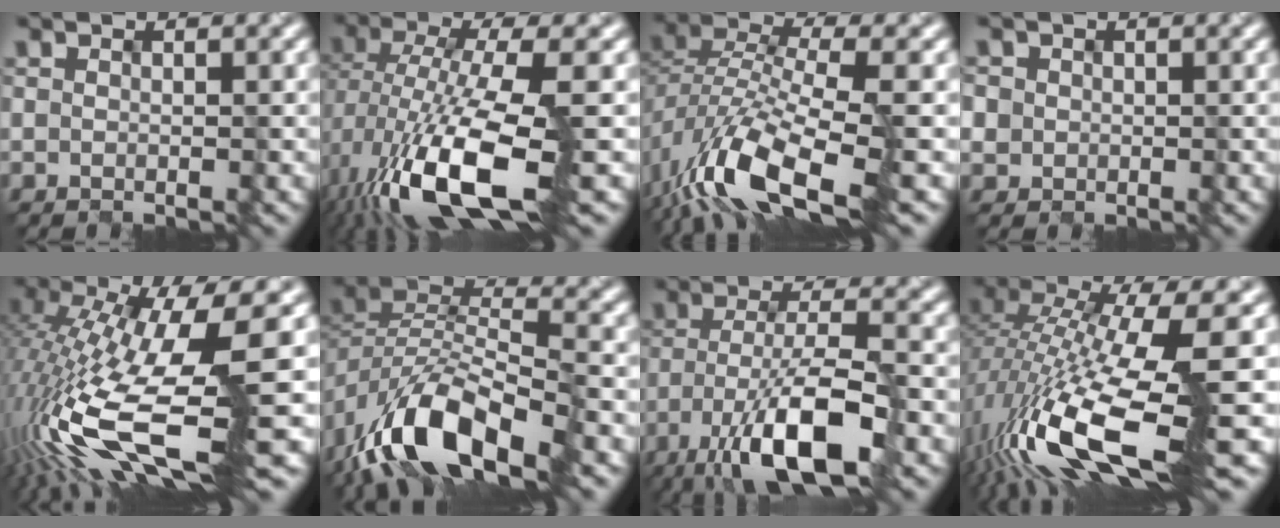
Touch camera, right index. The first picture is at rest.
{"total": 13.2, "force": [-4.4, 4.2, 11.7], "torque": [-0.230, -0.009, -0.072]}
{"total": 10.5, "force": [-5.4, 3.9, 8.1], "torque": [-0.162, 0.000, -0.108]}
{"total": 1.3, "force": [0.1, 1.3, -0.1], "torque": [0.003, -0.005, 0.007]}
{"total": 15.2, "force": [-4.0, 4.0, 14.1], "torque": [-0.290, -0.012, -0.061]}
{"total": 11.3, "force": [-7.1, 4.9, 7.3], "torque": [-0.131, -0.006, -0.135]}
{"total": 10.0, "force": [-5.2, 2.8, 8.1], "torque": [-0.147, -0.007, -0.092]}
{"total": 14.5, "force": [-4.1, 4.1, 13.3], "torque": [-0.277, -0.010, -0.066]}